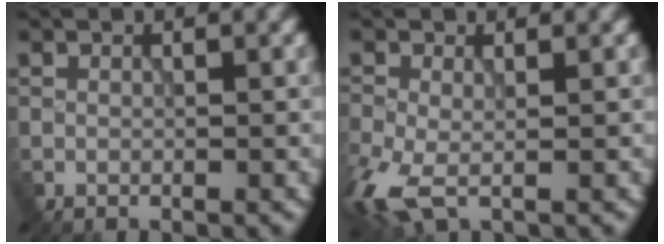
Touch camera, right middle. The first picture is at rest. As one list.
[{"total": 5.0, "force": [-1.8, 2.6, 3.8], "torque": [-0.108, -0.017, -0.038]}]